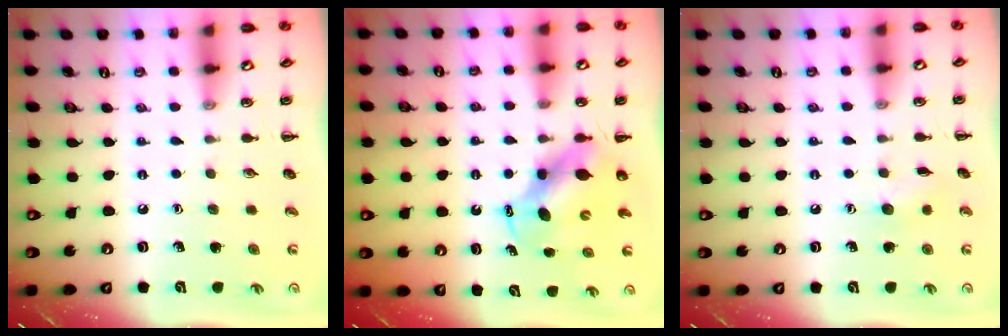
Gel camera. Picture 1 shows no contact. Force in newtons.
{"total": 6.1, "press": 6.0, "slide": 1.2}
{"total": 5.5, "press": 5.3, "slide": 1.1}